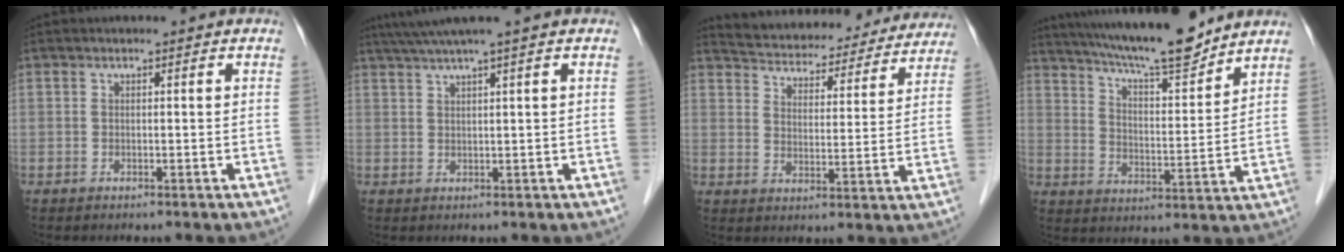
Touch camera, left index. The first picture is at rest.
{"total": 4.8, "force": [3.5, -1.3, 2.9], "torque": [-0.055, 0.019, 0.068]}
{"total": 22.7, "force": [21.1, 6.0, 5.8], "torque": [-0.092, -0.003, 0.271]}
{"total": 15.3, "force": [13.4, 0.9, 7.2], "torque": [-0.123, 0.002, 0.214]}